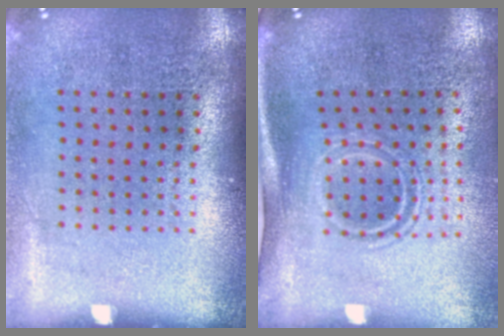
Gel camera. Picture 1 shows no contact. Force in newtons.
{"total": 1.6, "press": 1.0, "slide": 1.3}